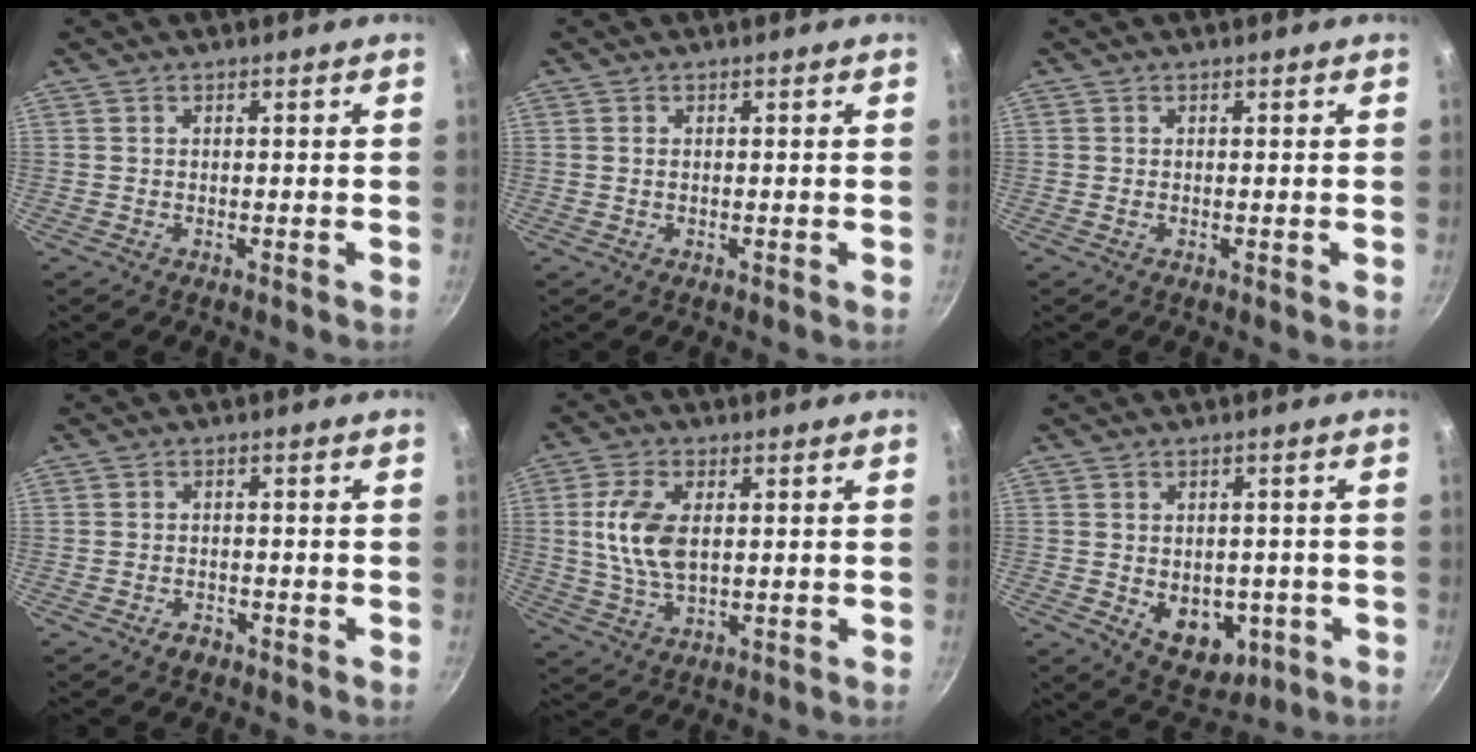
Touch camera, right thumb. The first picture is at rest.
{"total": 0.6, "force": [0.1, 0.4, 0.4], "torque": [-0.010, 0.000, 0.004]}
{"total": 0.0}
{"total": 1.9, "force": [-1.4, 1.2, 0.7], "torque": [-0.007, 0.016, -0.020]}
{"total": 10.0, "force": [1.5, 5.5, 8.3], "torque": [-0.164, -0.002, 0.031]}
{"total": 9.7, "force": [-2.3, 6.9, 6.4], "torque": [-0.054, -0.006, -0.014]}